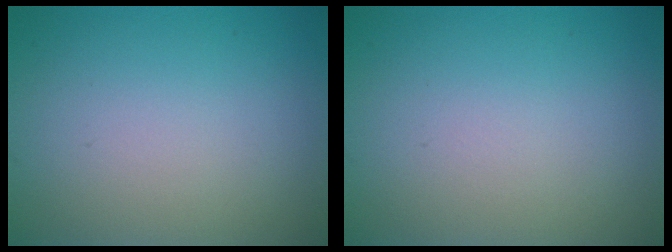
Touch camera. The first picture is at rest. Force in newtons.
{"total": 0.0}